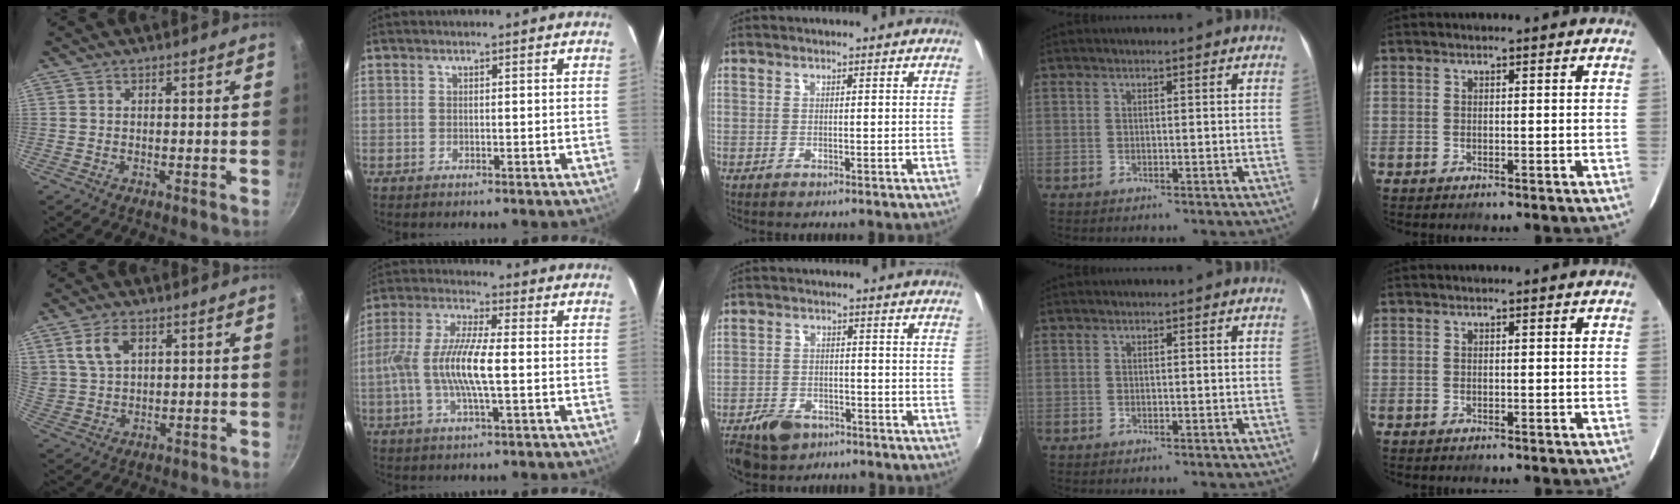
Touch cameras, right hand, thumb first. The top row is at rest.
{"thumb": {"total": 7.0, "force": [3.0, 4.4, 4.5], "torque": [-0.074, -0.006, 0.065]}, "index": {"total": 11.5, "force": [-1.7, 2.2, 11.2], "torque": [-0.230, 0.001, -0.035]}, "middle": {"total": 8.5, "force": [-5.7, 5.0, 3.7], "torque": [-0.099, -0.002, -0.092]}}